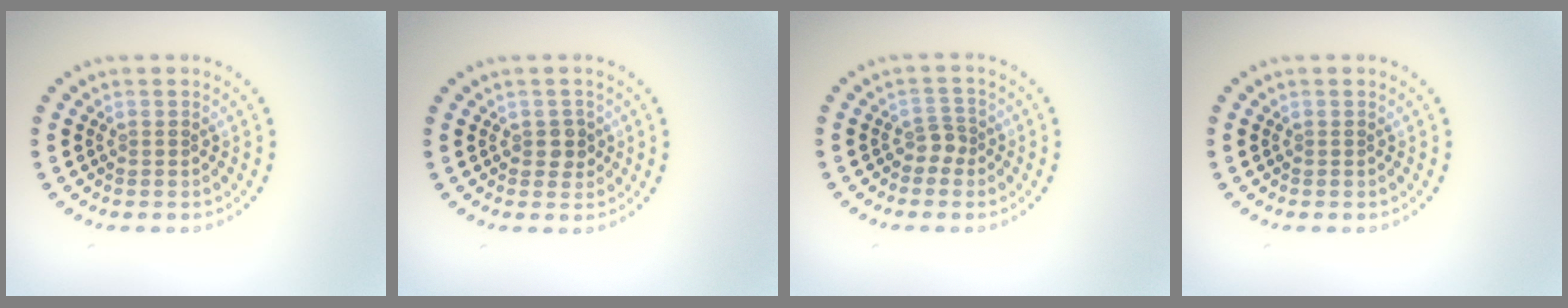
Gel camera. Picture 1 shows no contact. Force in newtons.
{"total": 1.4, "press": 1.3, "slide": 0.5}
{"total": 1.4, "press": 1.0, "slide": 1.0}
{"total": 0.0}